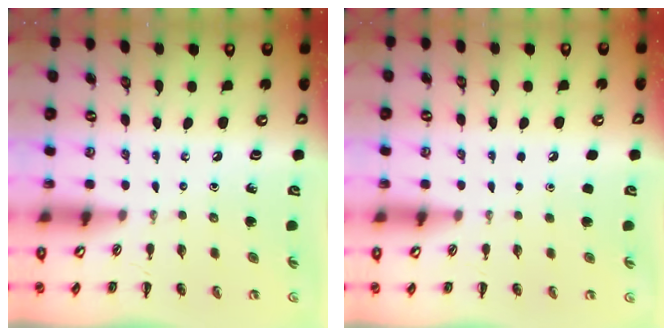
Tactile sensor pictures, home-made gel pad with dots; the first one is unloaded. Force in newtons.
{"total": 1.6, "press": 1.6, "slide": 0.1}